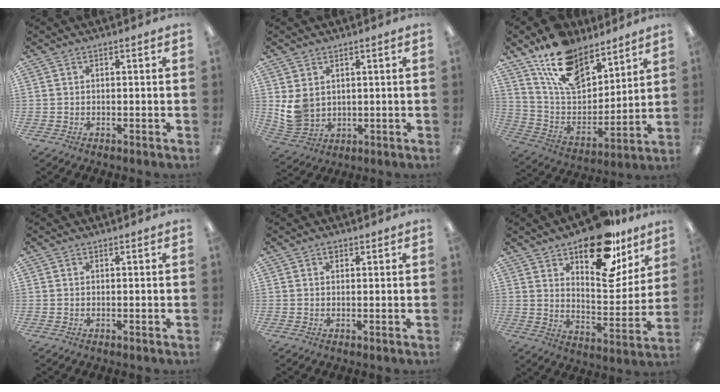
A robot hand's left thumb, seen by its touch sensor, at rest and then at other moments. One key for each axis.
{"total": 7.0, "fx": 2.1, "fy": 5.8, "fz": 3.2, "tx": -0.079, "ty": -0.002, "tz": 0.043}
{"total": 17.0, "fx": 12.6, "fy": 8.6, "fz": 7.5, "tx": -0.152, "ty": -0.068, "tz": 0.235}
{"total": 0.0}
{"total": 1.2, "fx": 0.8, "fy": 0.7, "fz": 0.5, "tx": -0.003, "ty": -0.003, "tz": 0.012}
{"total": 20.3, "fx": 14.3, "fy": 8.9, "fz": 11.3, "tx": -0.155, "ty": -0.086, "tz": 0.240}